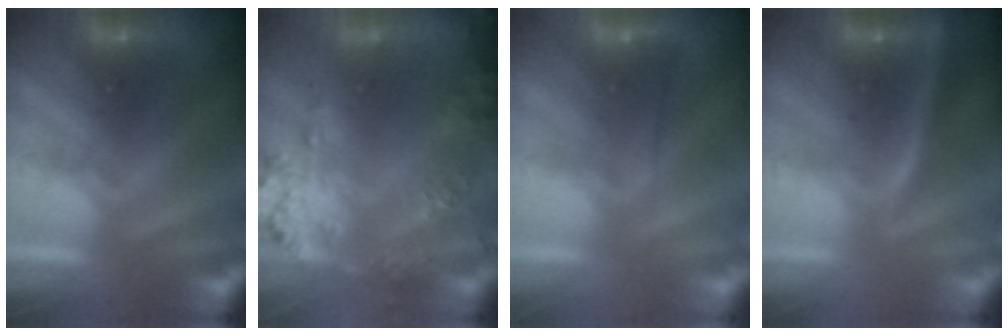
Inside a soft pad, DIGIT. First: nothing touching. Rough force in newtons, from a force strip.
{"total": 9.0}
{"total": 3.4}
{"total": 2.8}